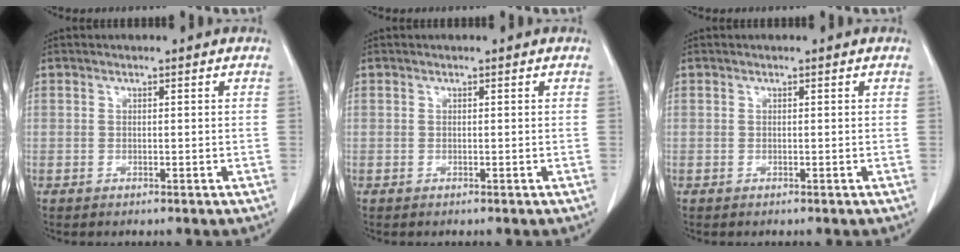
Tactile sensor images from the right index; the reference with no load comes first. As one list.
[{"total": 0.0}, {"total": 0.0}]